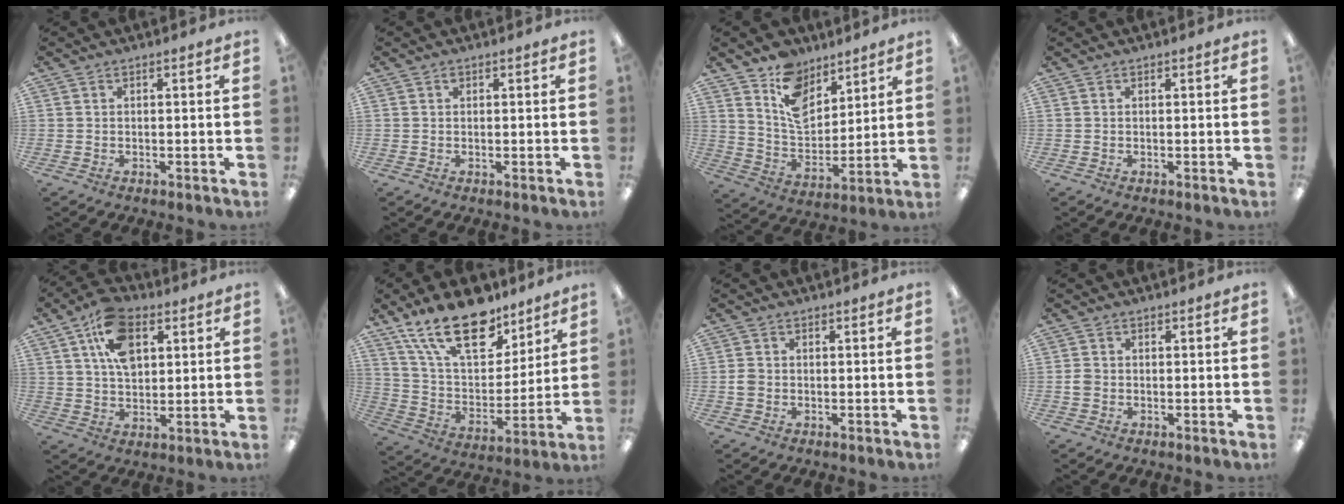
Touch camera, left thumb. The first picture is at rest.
{"total": 0.6, "force": [0.3, 0.4, 0.3], "torque": [-0.007, 0.003, 0.005]}
{"total": 12.5, "force": [8.6, 7.6, 5.0], "torque": [-0.091, -0.050, 0.165]}
{"total": 0.0}
{"total": 12.5, "force": [5.6, 7.8, 8.1], "torque": [-0.137, 0.000, 0.102]}
{"total": 21.4, "force": [14.6, 10.2, 11.8], "torque": [-0.218, -0.075, 0.259]}
{"total": 2.1, "force": [-0.3, 1.8, 1.0], "torque": [-0.017, 0.004, -0.007]}
{"total": 2.0, "force": [-0.3, 1.7, 0.9], "torque": [-0.015, 0.003, -0.007]}